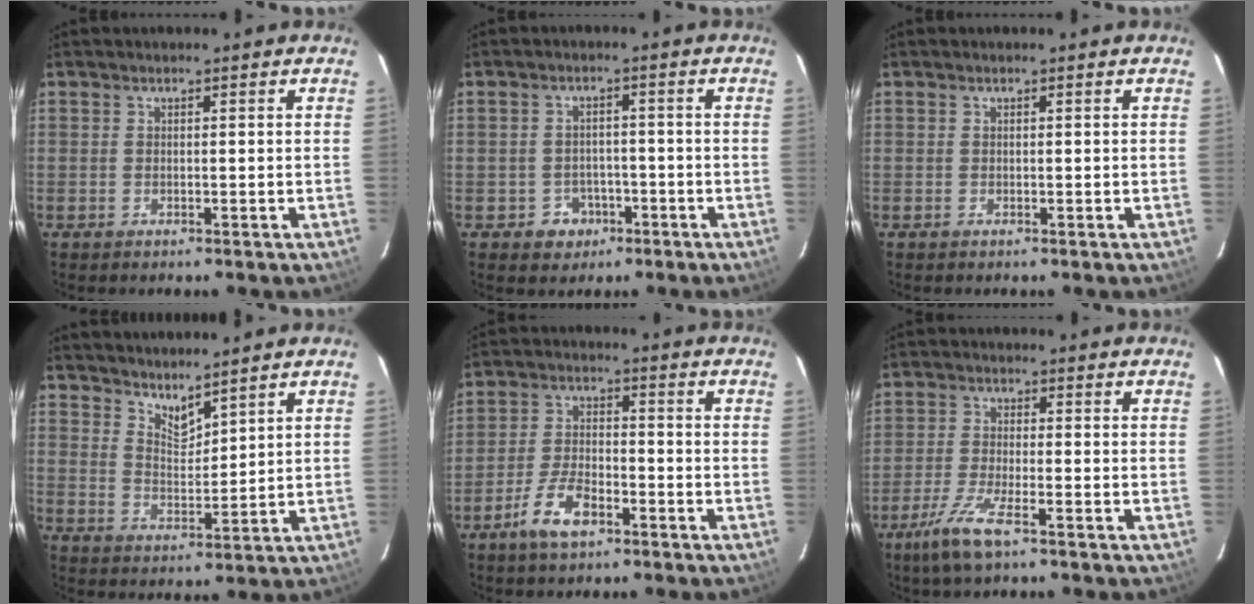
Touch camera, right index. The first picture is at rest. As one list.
[{"total": 4.8, "force": [-2.2, 4.3, 0.6], "torque": [-0.026, 0.018, -0.020]}, {"total": 0.0}, {"total": 4.7, "force": [4.3, 1.1, 1.7], "torque": [-0.025, -0.006, 0.077]}, {"total": 7.8, "force": [-4.9, 3.1, 5.2], "torque": [-0.115, 0.003, -0.091]}, {"total": 7.4, "force": [-4.8, 1.1, 5.5], "torque": [-0.131, -0.013, -0.094]}]